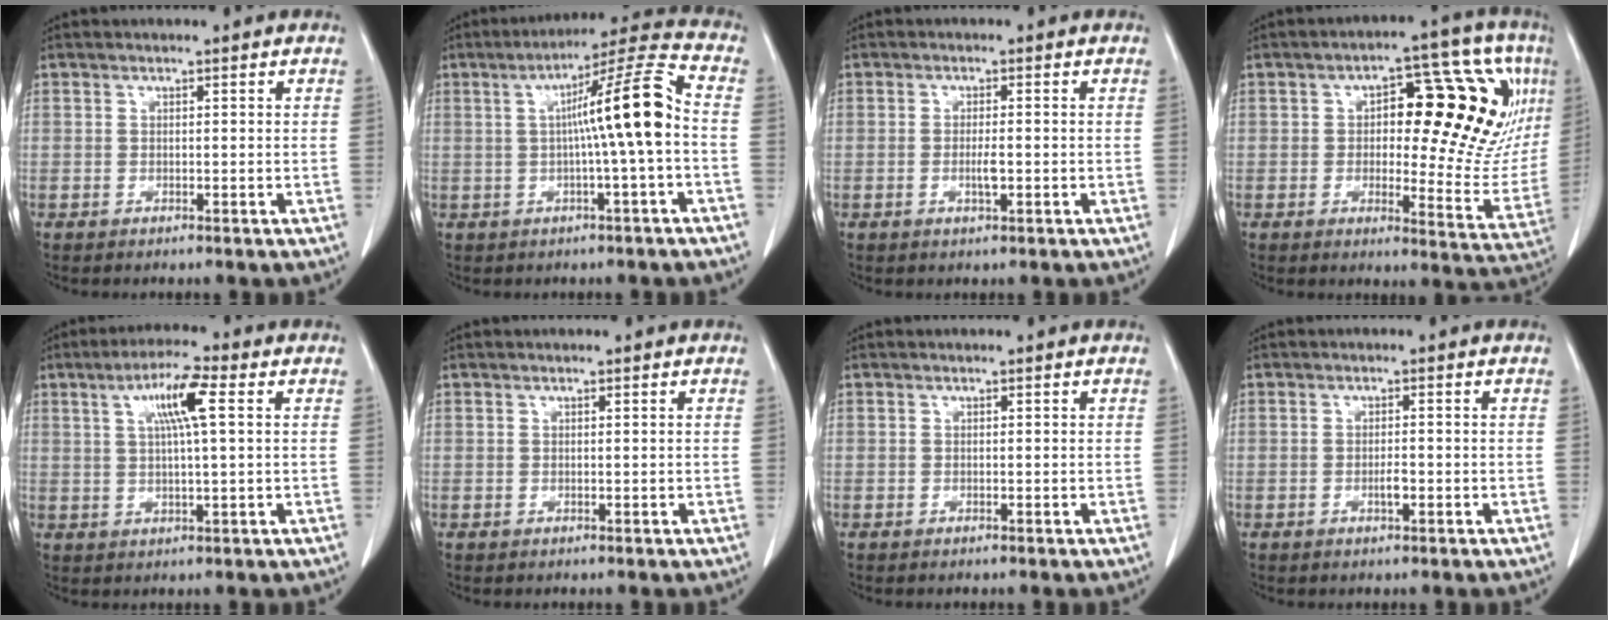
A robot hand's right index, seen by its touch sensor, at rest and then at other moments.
{"total": 10.9, "force": [-0.1, -0.4, 10.9], "torque": [-0.169, 0.026, -0.005]}
{"total": 2.2, "force": [-0.6, 0.3, 2.1], "torque": [-0.042, -0.001, -0.011]}
{"total": 21.3, "force": [5.3, 8.4, 18.8], "torque": [-0.224, 0.032, 0.075]}
{"total": 7.4, "force": [2.4, 0.6, 7.0], "torque": [-0.128, 0.011, 0.042]}
{"total": 0.0}
{"total": 0.0}
{"total": 1.6, "force": [-0.6, 0.3, 1.4], "torque": [-0.026, 0.001, -0.011]}